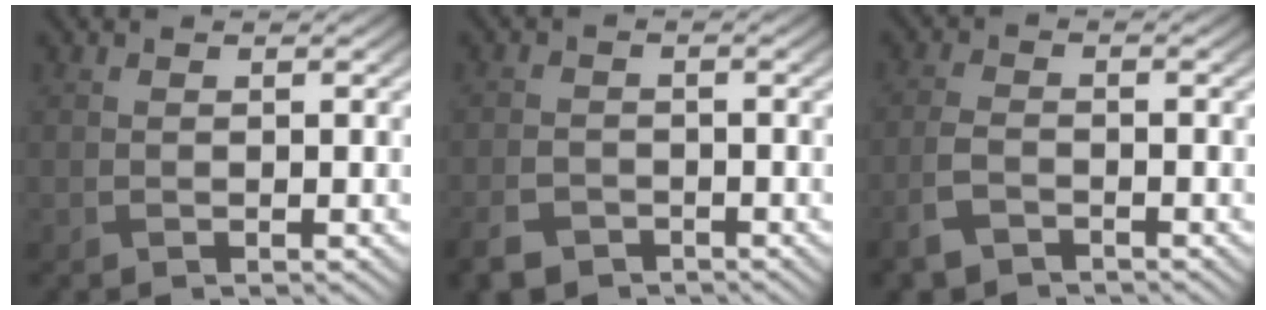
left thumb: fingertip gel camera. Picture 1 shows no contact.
{"total": 3.6, "force": [-2.7, 2.0, 1.4], "torque": [-0.030, -0.007, -0.057]}
{"total": 3.7, "force": [-2.7, 1.4, 2.1], "torque": [-0.053, -0.007, -0.064]}